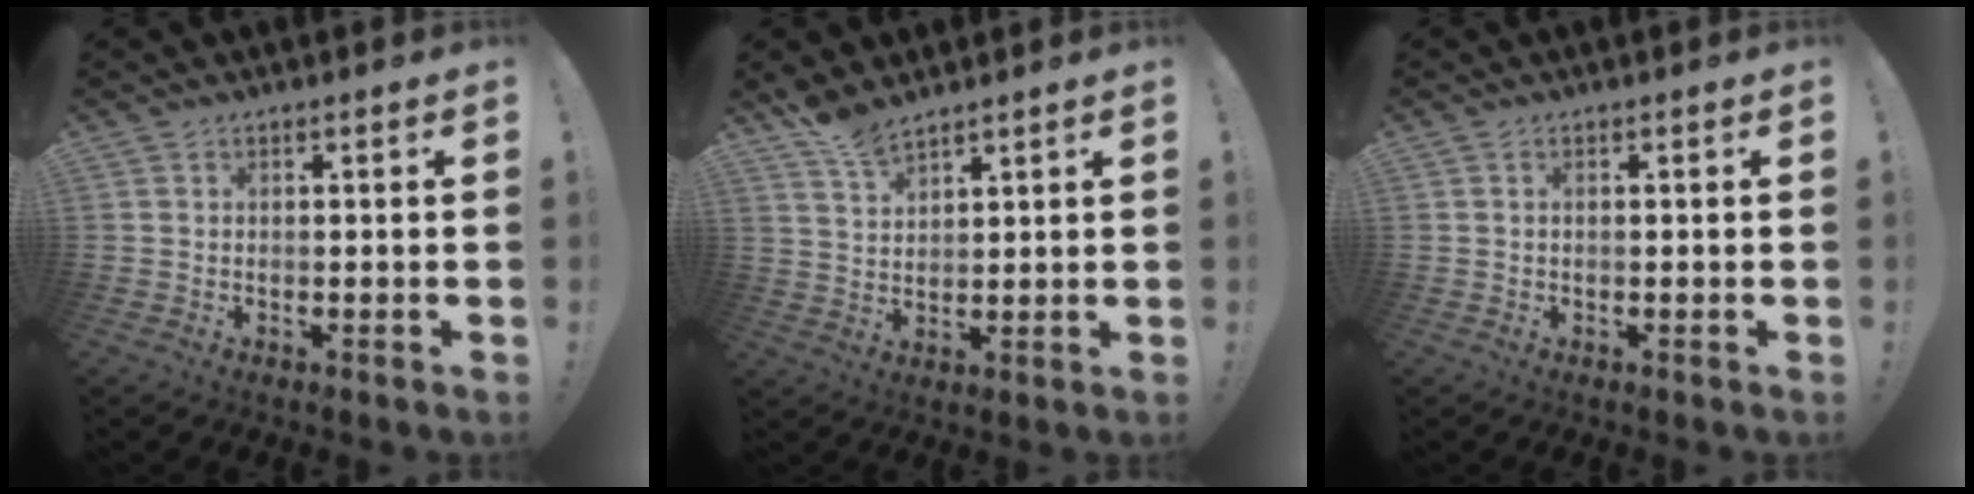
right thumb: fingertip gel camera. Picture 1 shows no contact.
{"total": 6.1, "force": [5.5, 1.6, 2.2], "torque": [-0.042, -0.033, 0.103]}
{"total": 0.5, "force": [0.0, 0.1, 0.5], "torque": [-0.012, 0.001, 0.001]}